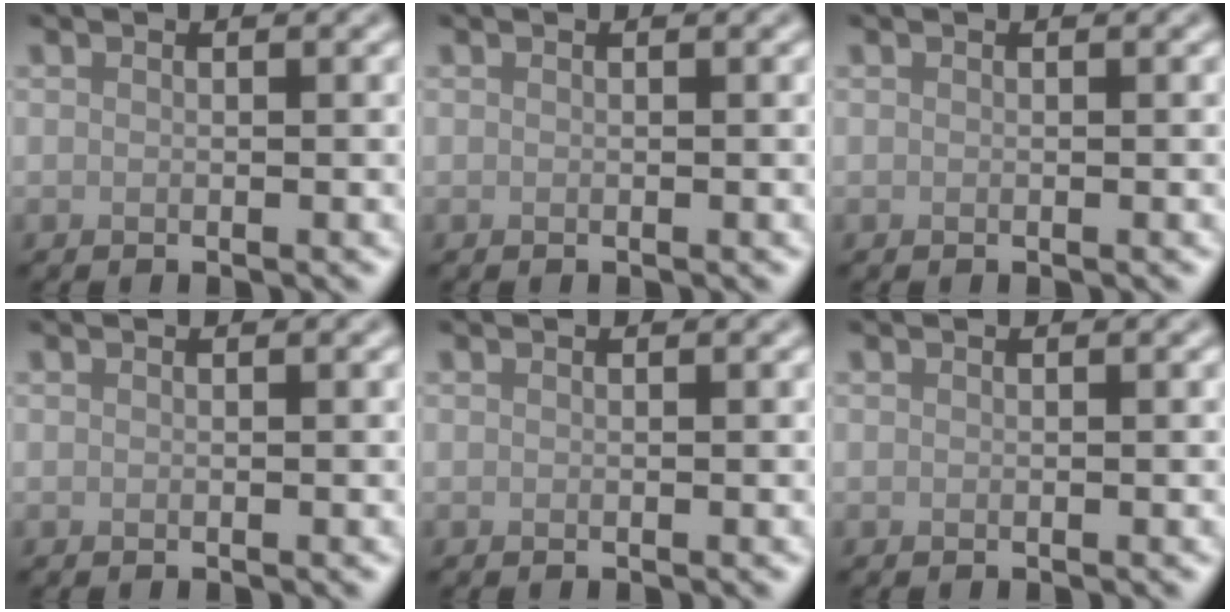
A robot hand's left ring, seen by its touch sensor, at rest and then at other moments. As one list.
[{"total": 0.0}, {"total": 0.0}, {"total": 0.0}, {"total": 0.0}, {"total": 0.0}]